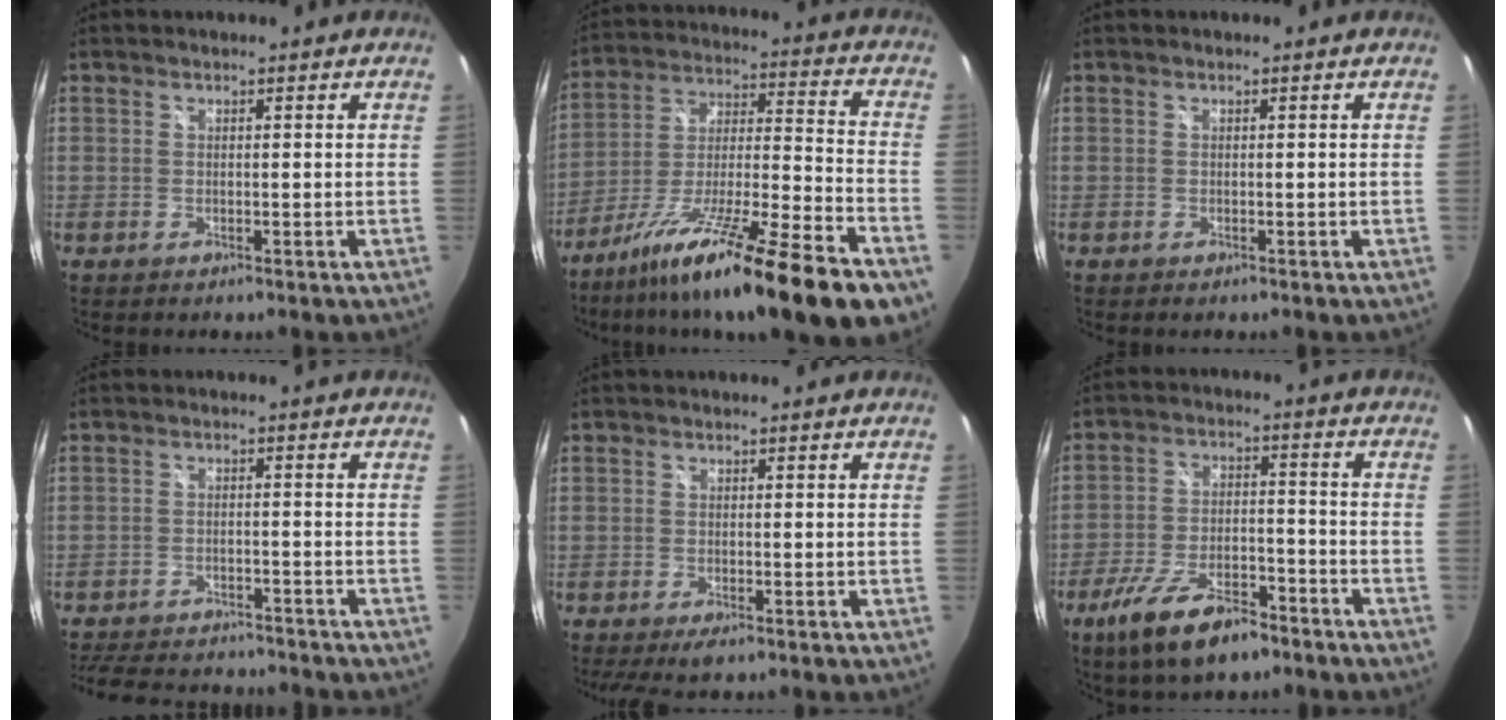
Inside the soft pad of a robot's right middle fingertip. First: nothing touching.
{"total": 25.3, "force": [-16.4, 3.2, 19.0], "torque": [-0.297, -0.040, -0.266]}
{"total": 0.0}
{"total": 15.8, "force": [-13.9, 4.6, 6.1], "torque": [-0.140, -0.008, -0.203]}
{"total": 4.2, "force": [-3.0, 0.9, 2.8], "torque": [-0.059, -0.021, -0.048]}
{"total": 13.1, "force": [-9.1, 4.7, 8.2], "torque": [-0.176, -0.018, -0.156]}